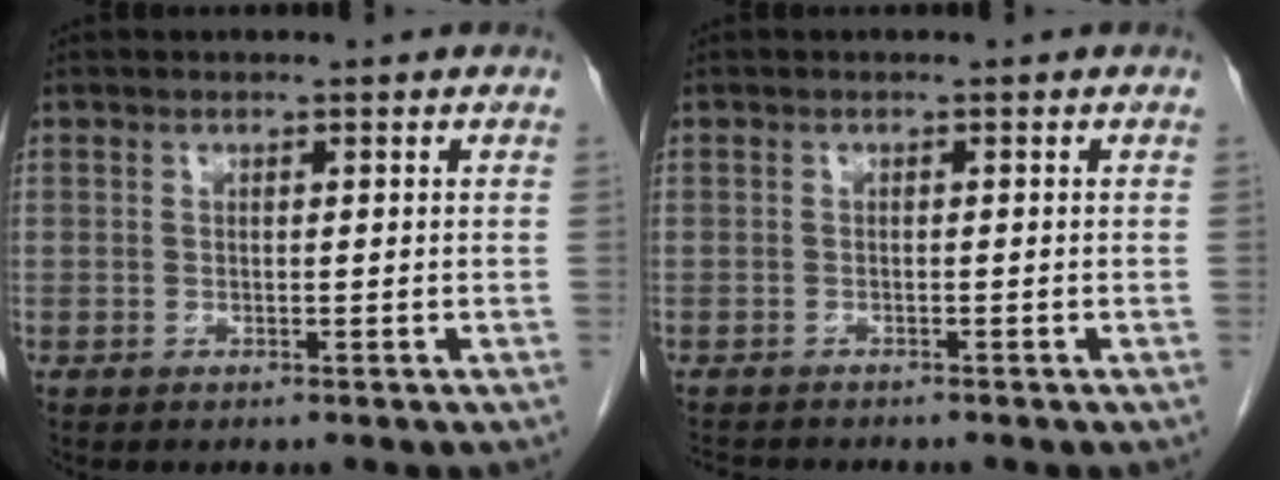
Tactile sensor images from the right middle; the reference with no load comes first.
{"total": 3.1, "force": [-3.0, 0.4, 0.8], "torque": [-0.015, -0.012, -0.045]}